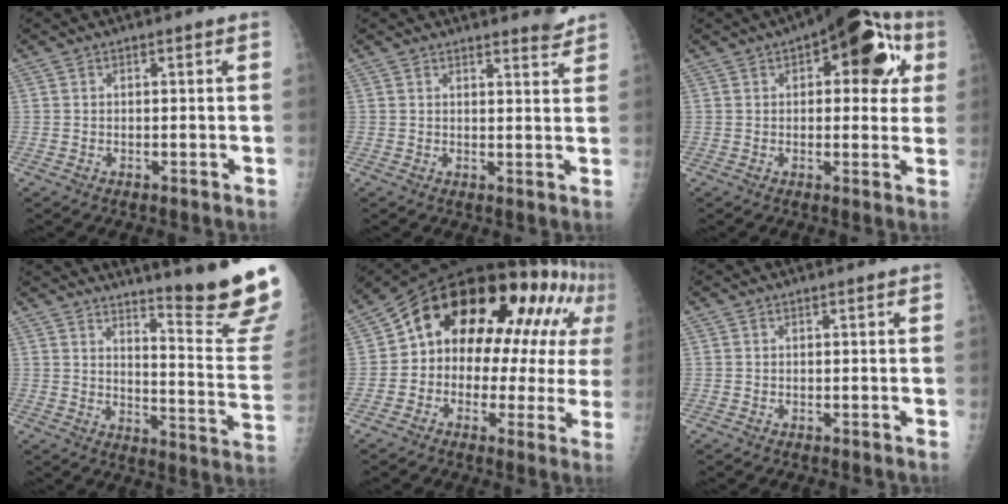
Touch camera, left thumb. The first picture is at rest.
{"total": 3.0, "force": [2.9, 0.4, 0.8], "torque": [-0.005, -0.027, 0.031]}
{"total": 16.9, "force": [5.9, 8.0, 13.7], "torque": [-0.124, 0.013, 0.064]}
{"total": 18.7, "force": [16.0, -0.6, 9.8], "torque": [-0.113, -0.178, 0.205]}
{"total": 23.1, "force": [4.9, 14.5, 17.2], "torque": [-0.201, 0.056, 0.064]}
{"total": 0.0}